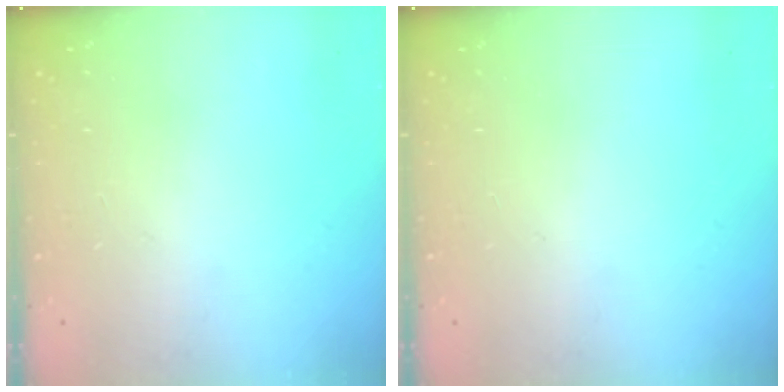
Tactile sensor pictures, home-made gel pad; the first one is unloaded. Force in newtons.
{"total": 0.0}